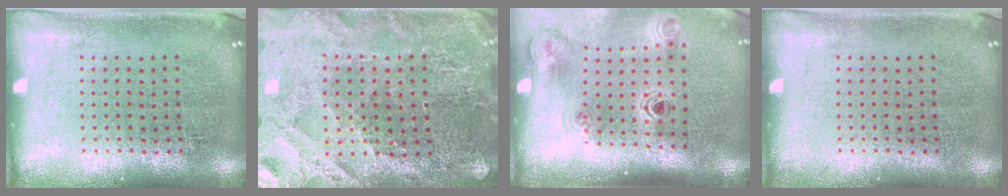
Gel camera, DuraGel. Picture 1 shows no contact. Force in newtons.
{"total": 3.1, "press": 3.0, "slide": 0.5}
{"total": 1.3, "press": 1.2, "slide": 0.5}
{"total": 0.0}